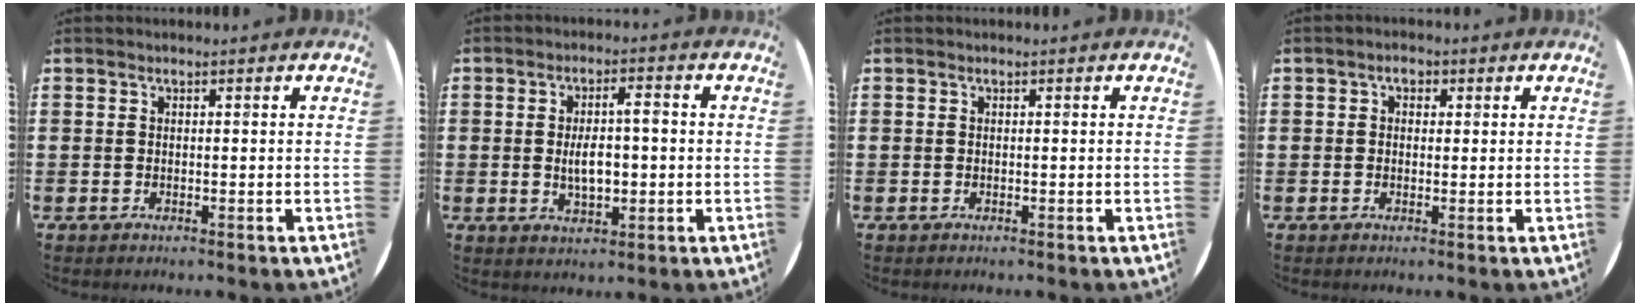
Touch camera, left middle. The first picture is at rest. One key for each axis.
{"total": 5.2, "fx": -0.1, "fy": 2.1, "fz": 4.7, "tx": -0.069, "ty": 0.000, "tz": -0.006}
{"total": 0.0}
{"total": 1.7, "fx": 0.8, "fy": 1.2, "fz": 0.9, "tx": -0.011, "ty": 0.006, "tz": 0.011}